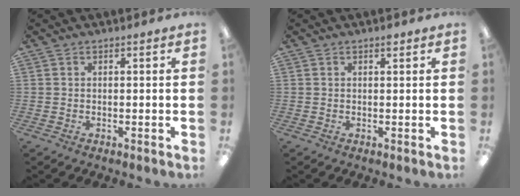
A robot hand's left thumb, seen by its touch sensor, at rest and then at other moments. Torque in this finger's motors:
{"motor_torque": [0.32, 0.21, 0.13, -0.14, 0.00]}